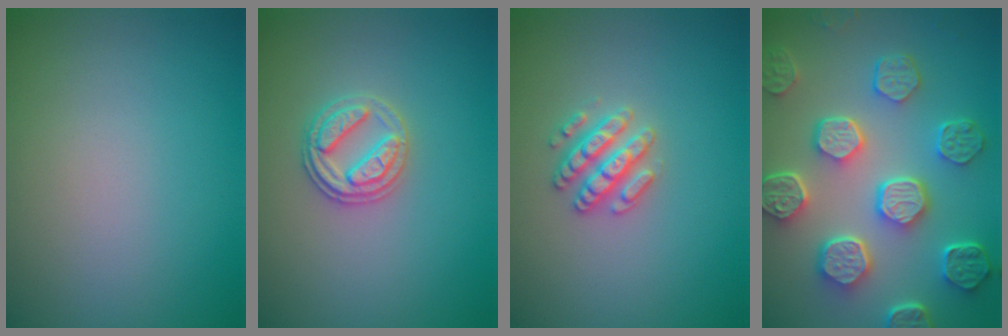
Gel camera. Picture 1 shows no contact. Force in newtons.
{"total": 2.6, "press": 2.6, "slide": 0.6}
{"total": 2.6, "press": 2.6, "slide": 0.3}
{"total": 8.0, "press": 6.1, "slide": 5.1}